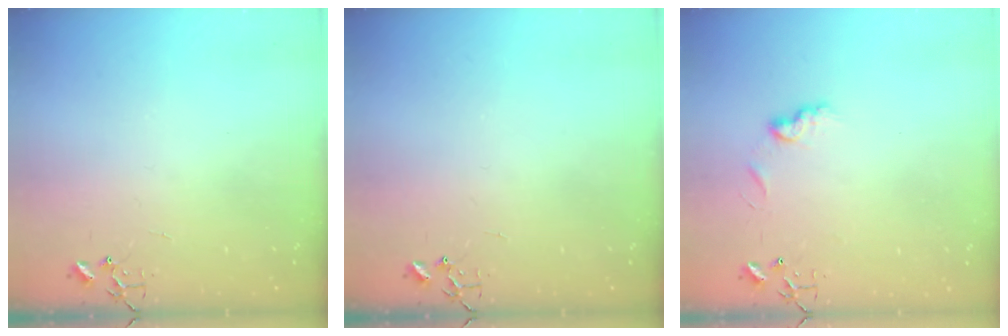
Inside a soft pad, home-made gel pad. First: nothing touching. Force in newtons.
{"total": 0.0}
{"total": 7.6, "press": 7.6, "slide": 0.7}